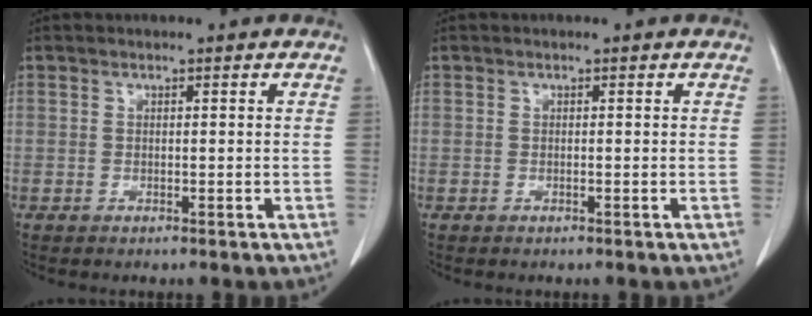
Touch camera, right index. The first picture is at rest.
{"total": 0.0}